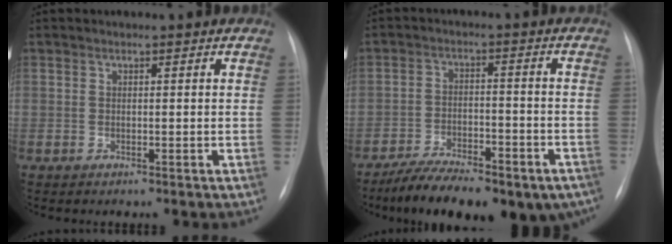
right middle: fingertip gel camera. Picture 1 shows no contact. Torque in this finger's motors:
{"motor_torque": [1.07, -1.07, 0.26, 0.14]}